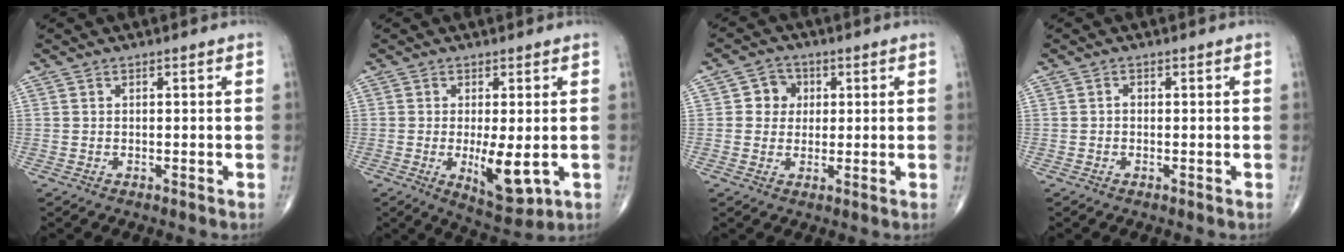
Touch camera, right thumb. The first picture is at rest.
{"total": 8.4, "force": [-1.3, 3.0, 7.7], "torque": [-0.115, -0.023, -0.012]}
{"total": 4.7, "force": [0.9, 4.3, 1.5], "torque": [0.006, 0.006, 0.006]}
{"total": 0.7, "force": [-0.2, 0.5, 0.4], "torque": [-0.004, 0.002, -0.007]}